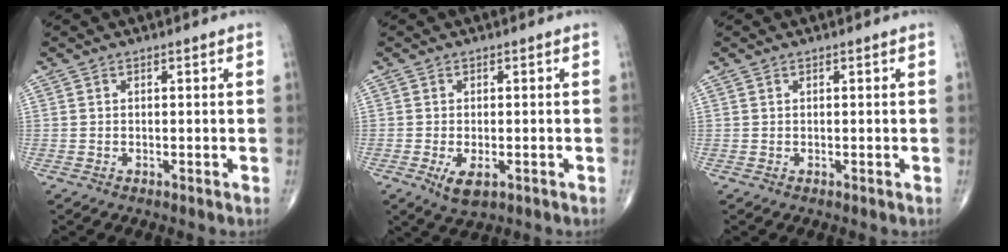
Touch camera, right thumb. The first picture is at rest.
{"total": 4.2, "force": [-1.5, 2.0, 3.4], "torque": [-0.061, -0.009, -0.021]}
{"total": 0.0}